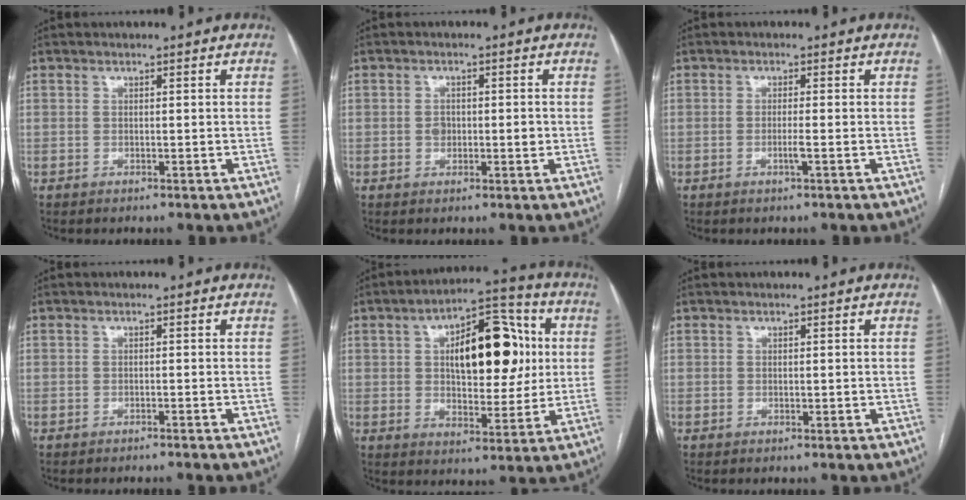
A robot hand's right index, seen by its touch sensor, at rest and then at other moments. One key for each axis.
{"total": 2.8, "fx": -0.2, "fy": 1.7, "fz": 2.2, "tx": -0.035, "ty": 0.003, "tz": 0.000}
{"total": 1.7, "fx": -0.6, "fy": -0.2, "fz": 1.5, "tx": -0.031, "ty": -0.003, "tz": -0.012}
{"total": 1.1, "fx": -1.0, "fy": -0.3, "fz": 0.4, "tx": -0.008, "ty": 0.002, "tz": -0.015}
{"total": 16.2, "fx": 3.3, "fy": 7.2, "fz": 14.1, "tx": -0.209, "ty": 0.032, "tz": 0.052}
{"total": 0.5, "fx": 0.0, "fy": 0.2, "fz": 0.5, "tx": -0.009, "ty": -0.002, "tz": 0.003}